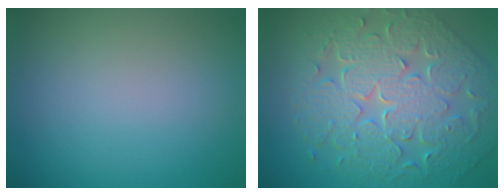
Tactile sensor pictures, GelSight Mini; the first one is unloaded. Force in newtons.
{"total": 9.2, "press": 6.8, "slide": 6.2}